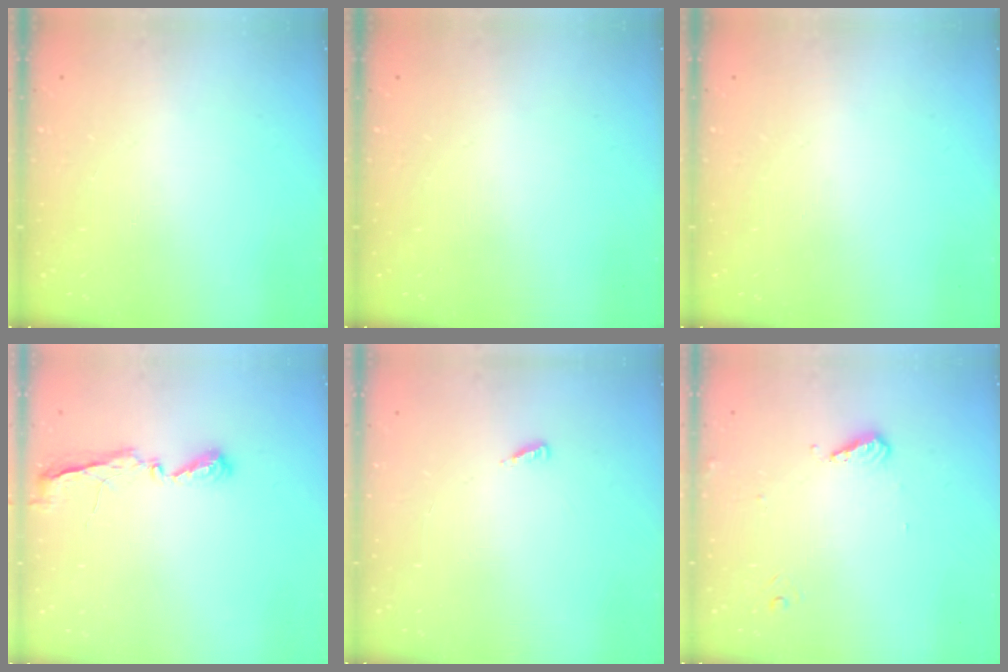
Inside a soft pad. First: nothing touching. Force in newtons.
{"total": 0.0}
{"total": 0.0}
{"total": 5.8, "press": 5.8, "slide": 0.3}
{"total": 3.2, "press": 3.2, "slide": 0.5}
{"total": 5.0, "press": 4.9, "slide": 0.6}